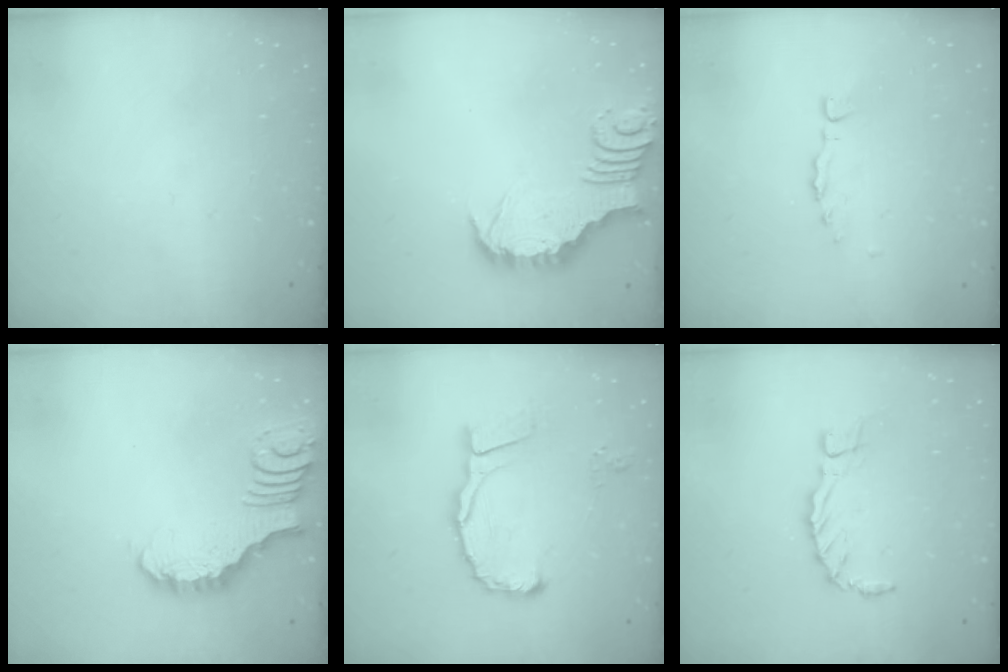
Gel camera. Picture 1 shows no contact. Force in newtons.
{"total": 3.6, "press": 3.6, "slide": 0.2}
{"total": 0.0}
{"total": 2.7, "press": 2.7, "slide": 0.2}
{"total": 11.5, "press": 11.3, "slide": 2.0}
{"total": 5.8, "press": 5.8, "slide": 0.8}